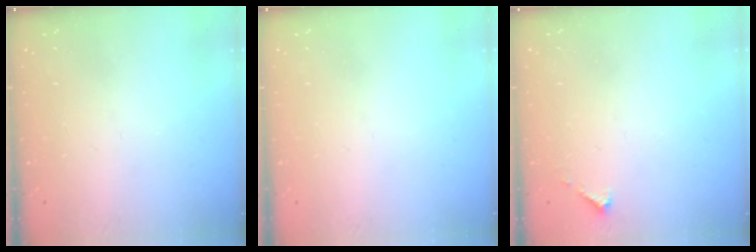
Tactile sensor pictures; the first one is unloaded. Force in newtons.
{"total": 0.0}
{"total": 2.1, "press": 2.1, "slide": 0.2}